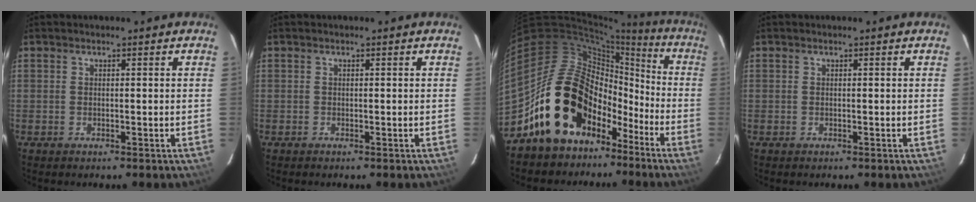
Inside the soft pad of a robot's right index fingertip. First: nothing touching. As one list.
[{"total": 0.0}, {"total": 19.7, "force": [-10.5, 14.2, 8.7], "torque": [-0.171, 0.052, -0.162]}, {"total": 0.0}]